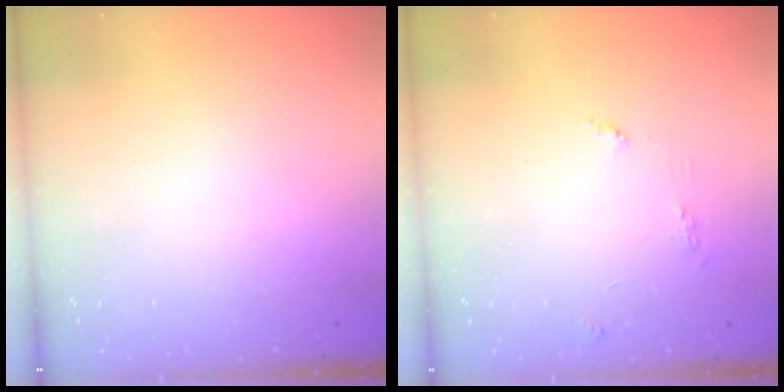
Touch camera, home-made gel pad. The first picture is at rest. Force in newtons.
{"total": 3.9, "press": 3.9, "slide": 0.3}